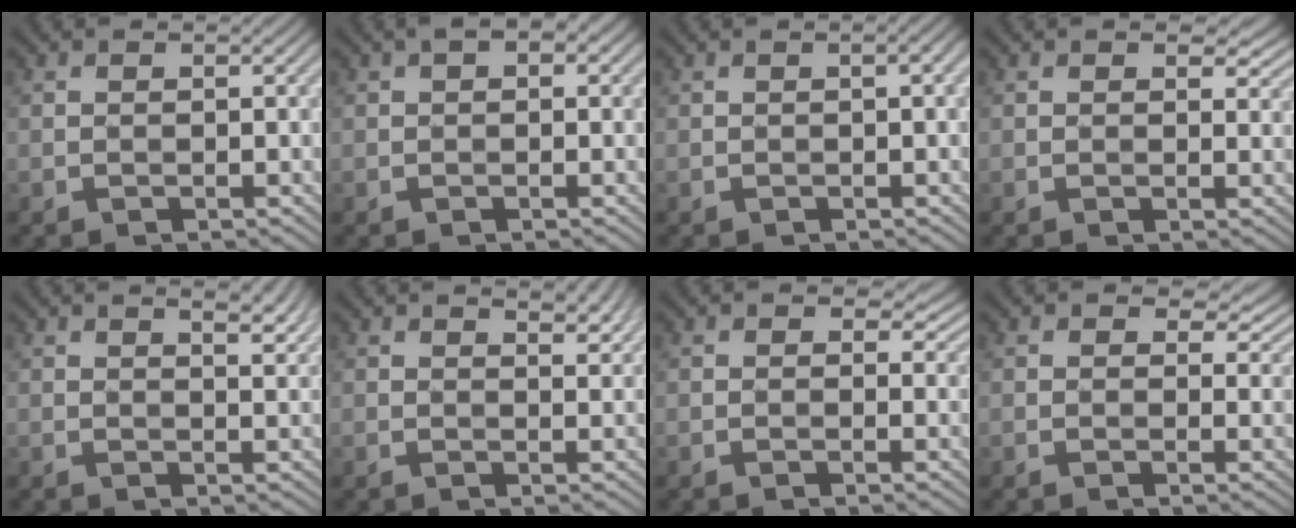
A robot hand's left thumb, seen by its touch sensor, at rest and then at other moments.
{"total": 2.7, "force": [0.9, 1.4, 2.1], "torque": [-0.029, 0.008, 0.008]}
{"total": 1.7, "force": [0.1, 0.2, 1.7], "torque": [-0.026, 0.004, 0.003]}
{"total": 3.0, "force": [1.7, 1.6, 2.0], "torque": [-0.030, -0.005, 0.024]}
{"total": 4.6, "force": [2.9, 1.1, 3.4], "torque": [-0.056, 0.004, 0.046]}
{"total": 4.0, "force": [2.8, 1.0, 2.6], "torque": [-0.049, 0.003, 0.049]}
{"total": 3.1, "force": [1.5, 1.9, 2.0], "torque": [-0.031, -0.005, 0.019]}
{"total": 4.1, "force": [2.3, 2.3, 2.5], "torque": [-0.035, -0.005, 0.033]}